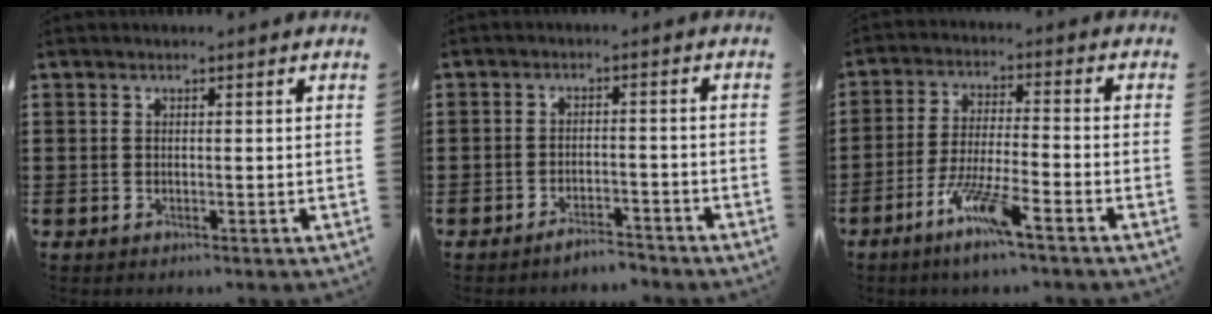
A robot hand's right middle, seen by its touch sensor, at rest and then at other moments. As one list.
[{"total": 3.3, "force": [-3.2, 0.5, 0.5], "torque": [-0.011, 0.005, -0.064]}, {"total": 7.6, "force": [-5.1, 0.5, 5.6], "torque": [-0.120, -0.011, -0.099]}]